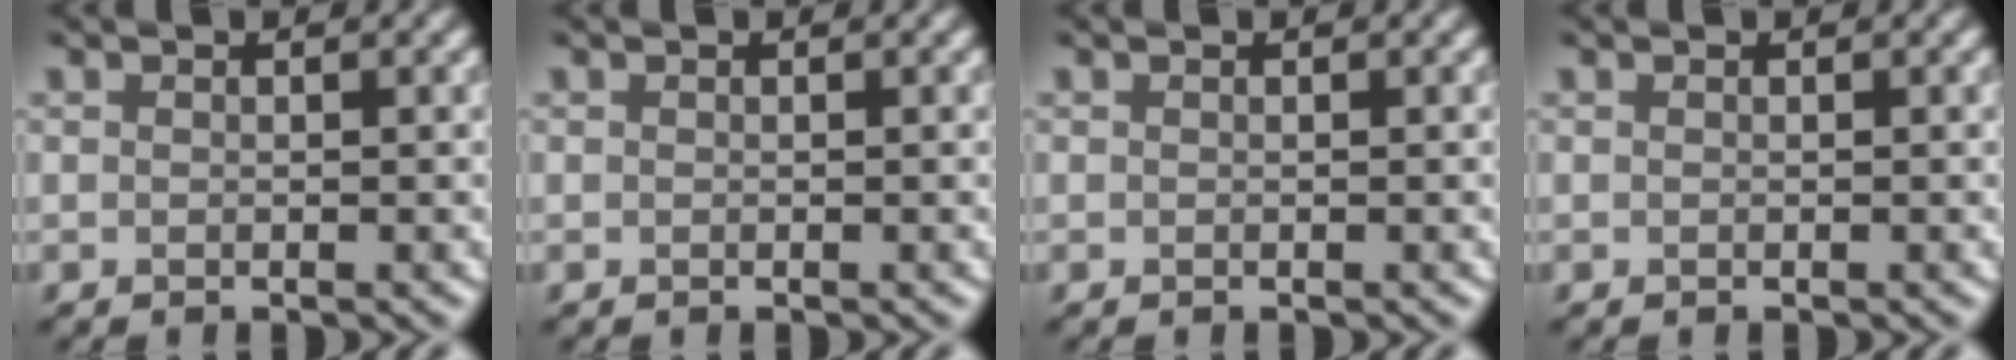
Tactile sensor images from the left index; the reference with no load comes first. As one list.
[{"total": 0.0}, {"total": 0.0}, {"total": 0.0}]